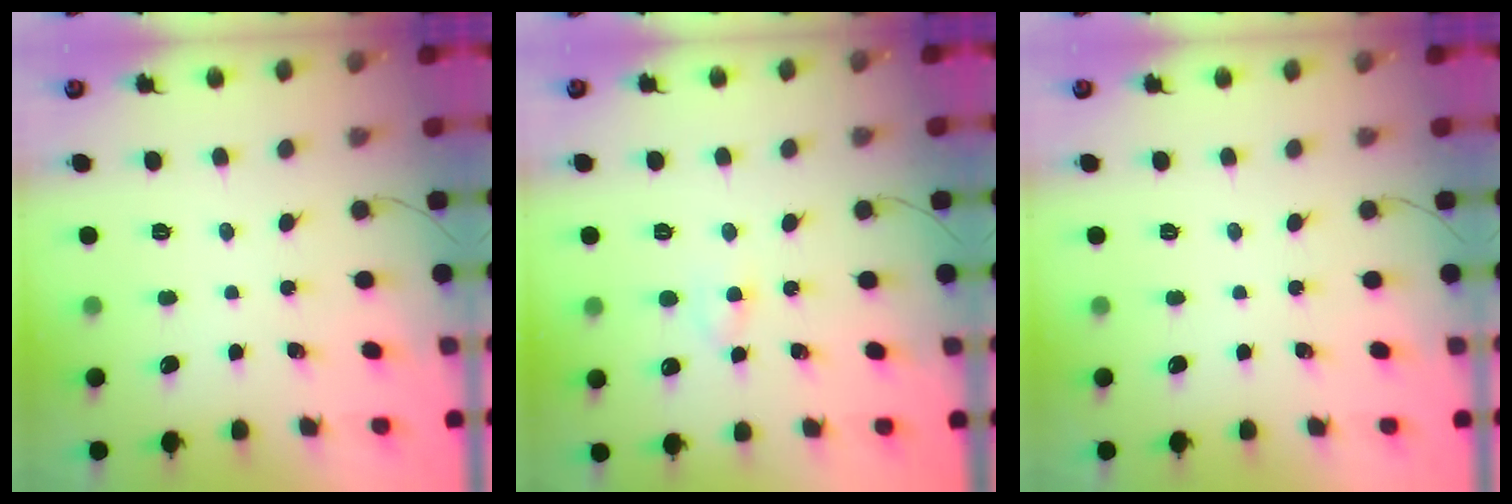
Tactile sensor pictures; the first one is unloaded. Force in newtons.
{"total": 2.7, "press": 2.4, "slide": 1.2}
{"total": 0.0}